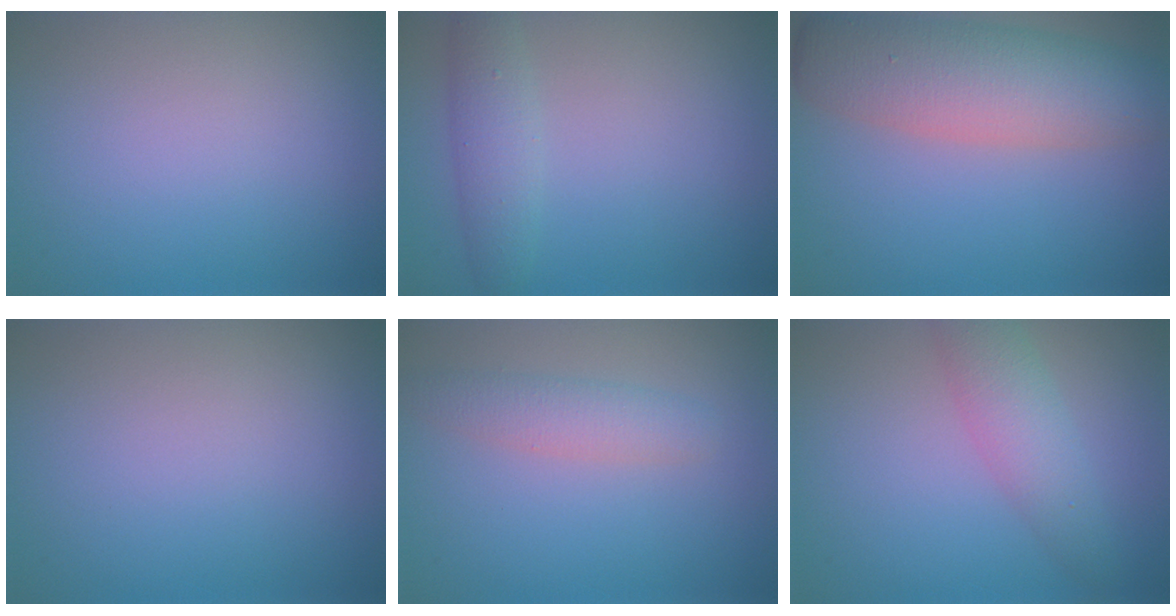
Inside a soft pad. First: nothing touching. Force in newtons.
{"total": 2.8, "press": 2.8, "slide": 0.0}
{"total": 8.0, "press": 8.0, "slide": 0.5}
{"total": 0.0}
{"total": 2.5, "press": 2.5, "slide": 0.1}
{"total": 3.7, "press": 3.7, "slide": 0.0}